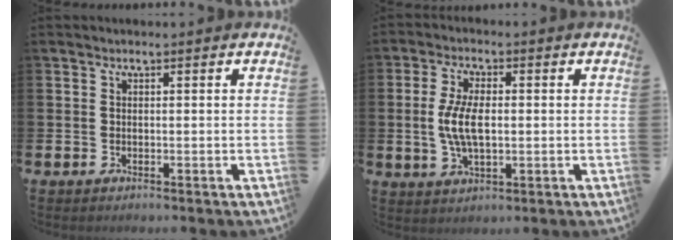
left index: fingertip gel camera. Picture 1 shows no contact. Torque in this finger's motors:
{"motor_torque": [1.34, -0.15, 0.27, 0.21]}